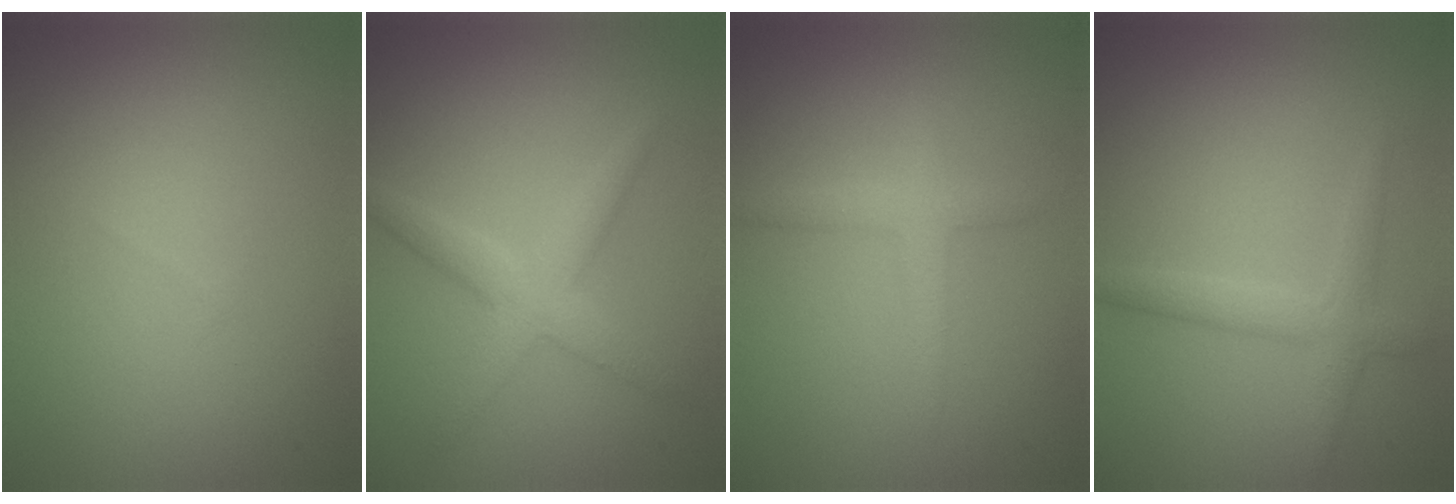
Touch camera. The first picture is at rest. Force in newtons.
{"total": 3.3, "press": 3.3, "slide": 0.2}
{"total": 2.0, "press": 2.0, "slide": 0.1}
{"total": 2.3, "press": 2.3, "slide": 0.1}